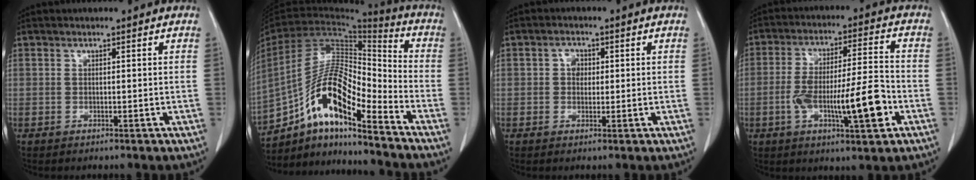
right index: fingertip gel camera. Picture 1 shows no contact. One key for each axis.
{"total": 16.1, "fx": -10.3, "fy": 3.6, "fz": 11.8, "tx": -0.221, "ty": 0.024, "tz": -0.183}
{"total": 2.2, "fx": 0.3, "fy": 1.8, "fz": 1.3, "tx": -0.018, "ty": 0.005, "tz": 0.001}
{"total": 13.2, "fx": -3.9, "fy": 2.0, "fz": 12.4, "tx": -0.213, "ty": 0.009, "tz": -0.059}